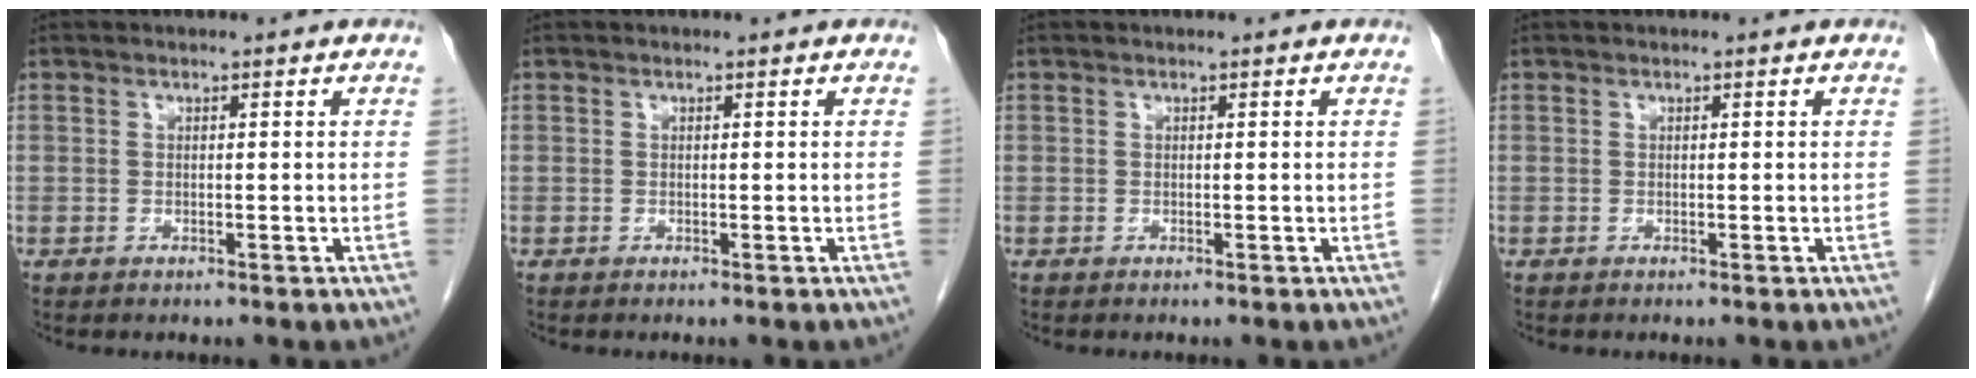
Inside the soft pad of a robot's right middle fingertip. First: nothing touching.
{"total": 0.0}
{"total": 0.0}
{"total": 0.0}